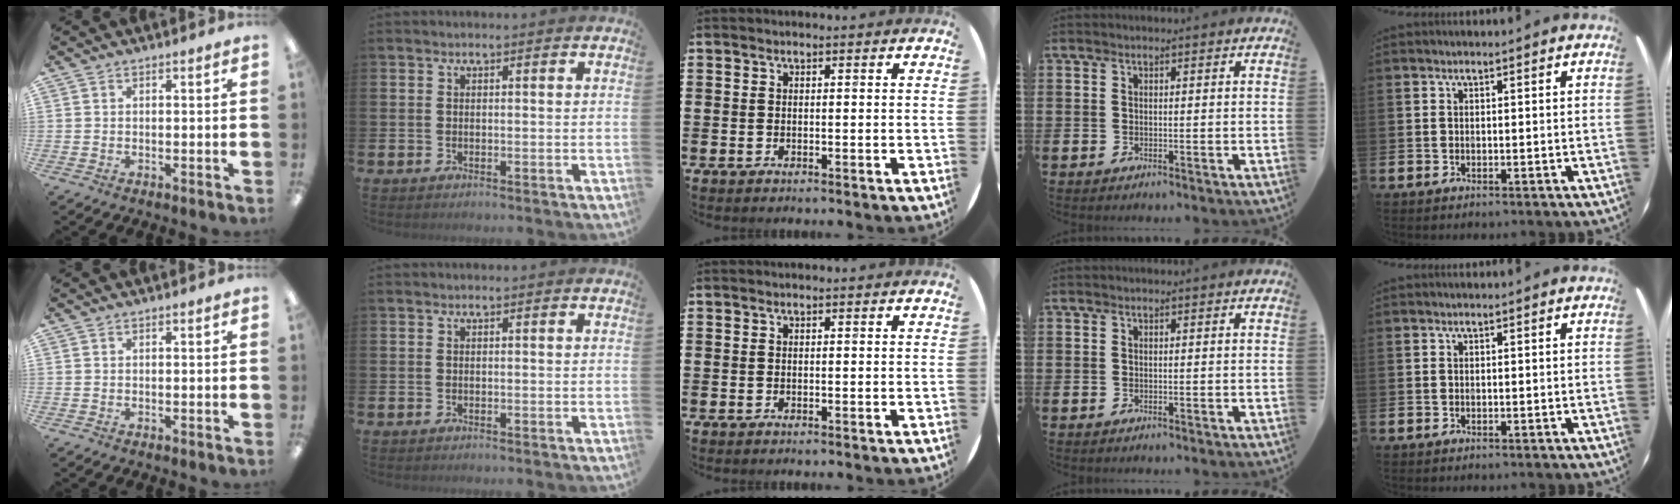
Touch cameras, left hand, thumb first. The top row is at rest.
{}